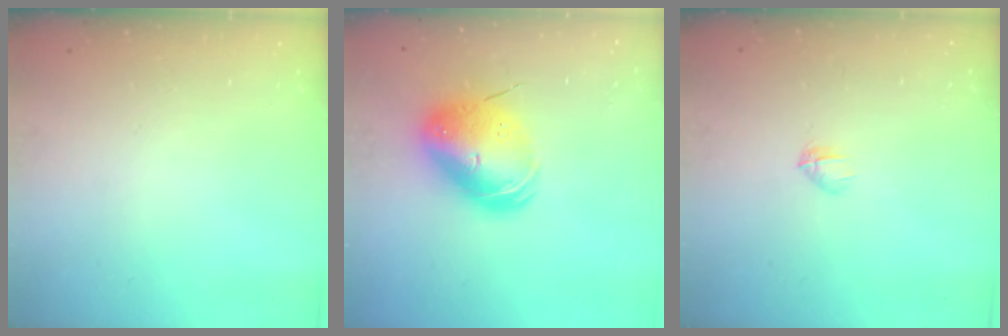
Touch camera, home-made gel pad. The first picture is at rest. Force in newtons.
{"total": 15.0, "press": 14.7, "slide": 3.0}
{"total": 2.8, "press": 2.7, "slide": 0.7}